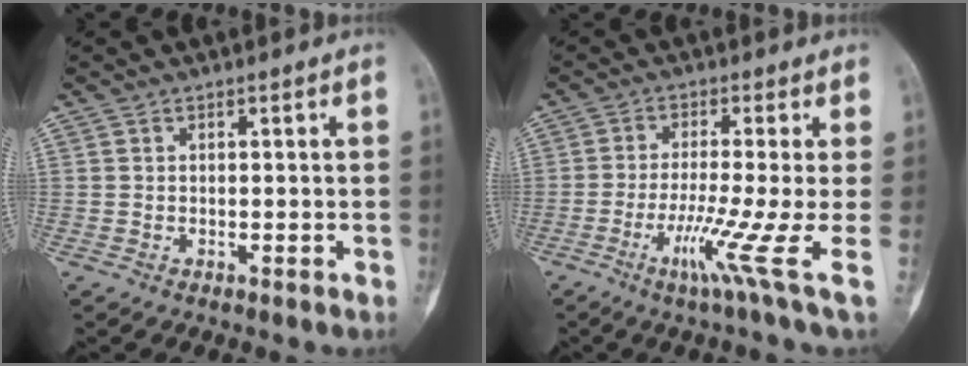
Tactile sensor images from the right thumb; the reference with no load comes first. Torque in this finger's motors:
{"motor_torque": [0.40, 0.01, 0.46, -0.01, 0.22]}